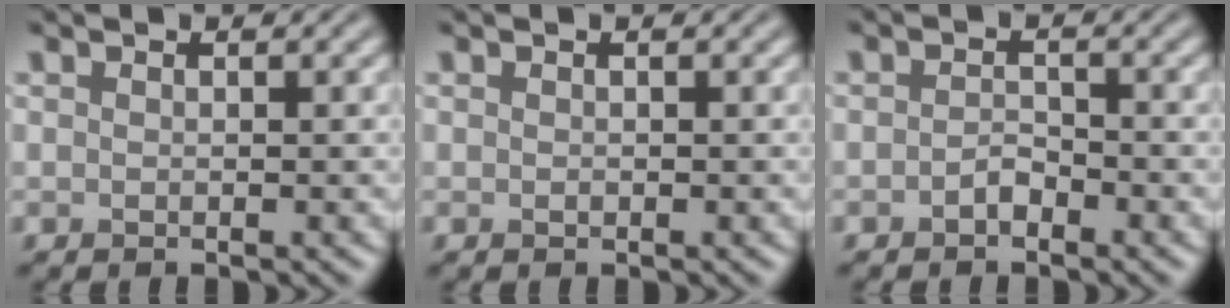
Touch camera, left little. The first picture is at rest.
{"total": 0.0}
{"total": 1.1, "force": [-0.7, 0.6, 0.6], "torque": [-0.012, 0.003, -0.015]}